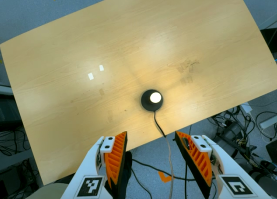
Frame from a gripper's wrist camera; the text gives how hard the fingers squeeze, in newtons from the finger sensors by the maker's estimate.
{"total": 0.0}